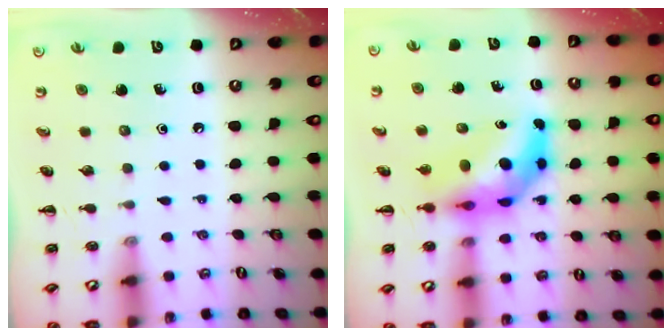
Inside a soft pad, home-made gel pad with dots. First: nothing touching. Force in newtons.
{"total": 8.8, "press": 8.2, "slide": 3.2}